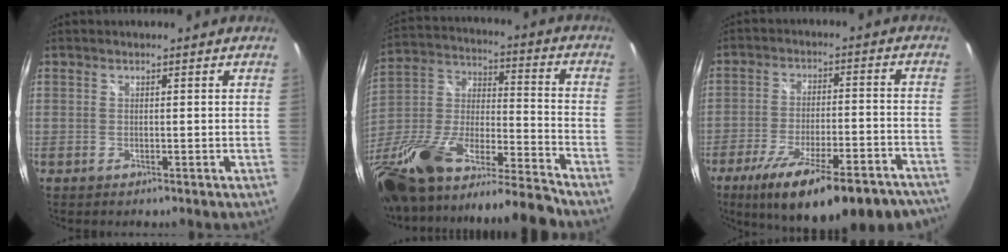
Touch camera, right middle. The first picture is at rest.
{"total": 27.3, "force": [-19.3, 5.4, 18.5], "torque": [-0.329, -0.034, -0.327]}
{"total": 25.7, "force": [-19.3, 6.6, 15.5], "torque": [-0.249, -0.042, -0.264]}